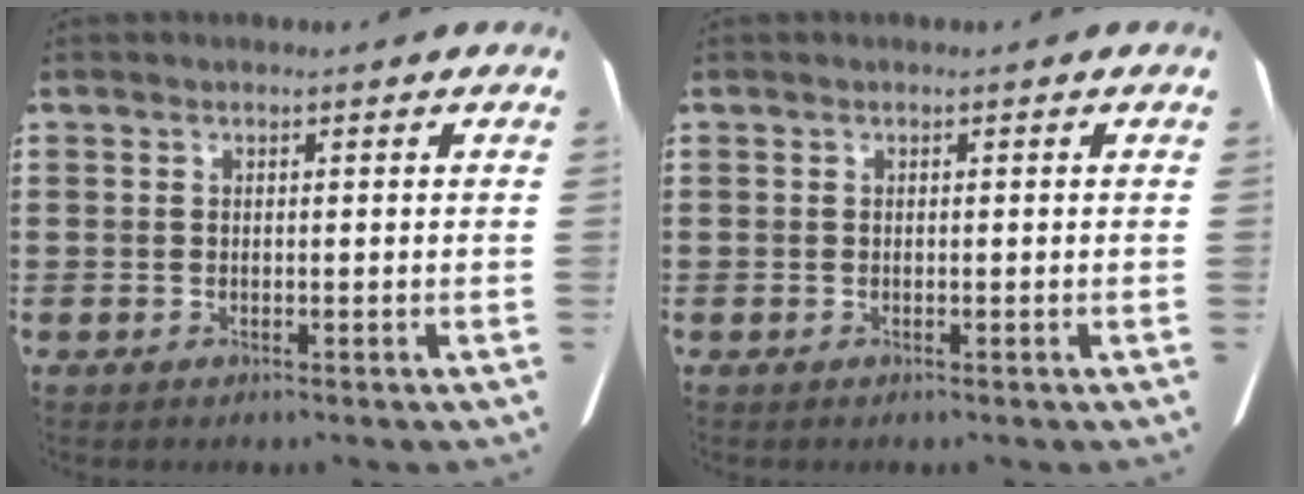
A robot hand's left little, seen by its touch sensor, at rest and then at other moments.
{"total": 0.0}